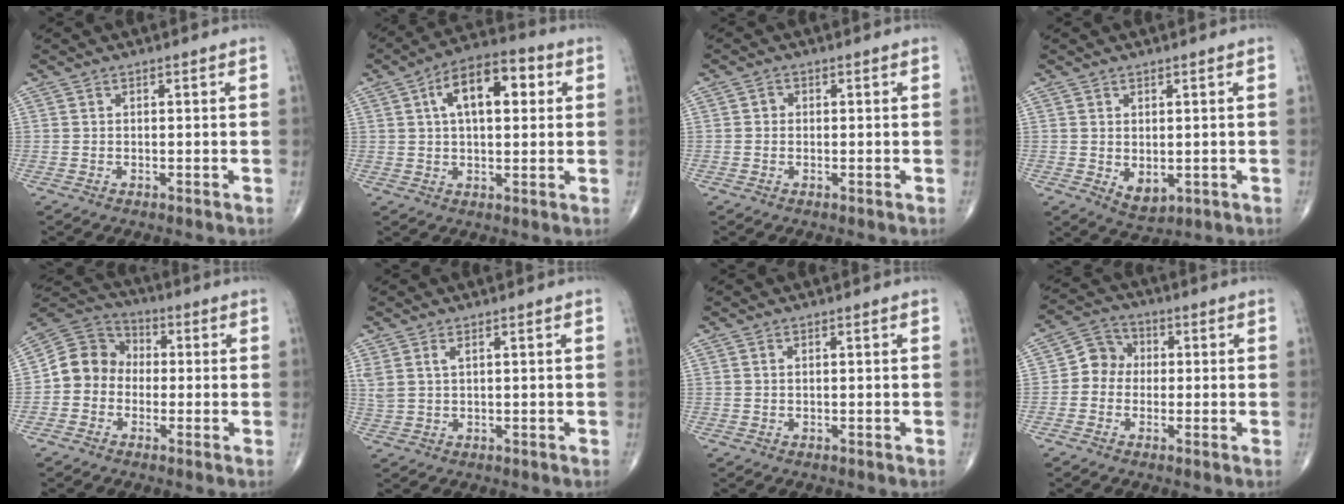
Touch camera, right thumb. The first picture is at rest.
{"total": 12.7, "force": [3.4, 6.4, 10.4], "torque": [-0.151, 0.020, 0.047]}
{"total": 1.2, "force": [0.0, 1.1, 0.5], "torque": [-0.001, 0.003, -0.003]}
{"total": 4.0, "force": [-0.4, 2.5, 3.1], "torque": [-0.040, -0.007, 0.009]}
{"total": 9.0, "force": [-1.0, 8.0, 4.0], "torque": [-0.051, 0.039, -0.035]}
{"total": 2.8, "force": [1.4, 1.0, 2.2], "torque": [-0.060, 0.006, 0.038]}
{"total": 0.0}
{"total": 5.8, "force": [-0.3, 5.1, 2.6], "torque": [-0.020, 0.019, -0.020]}